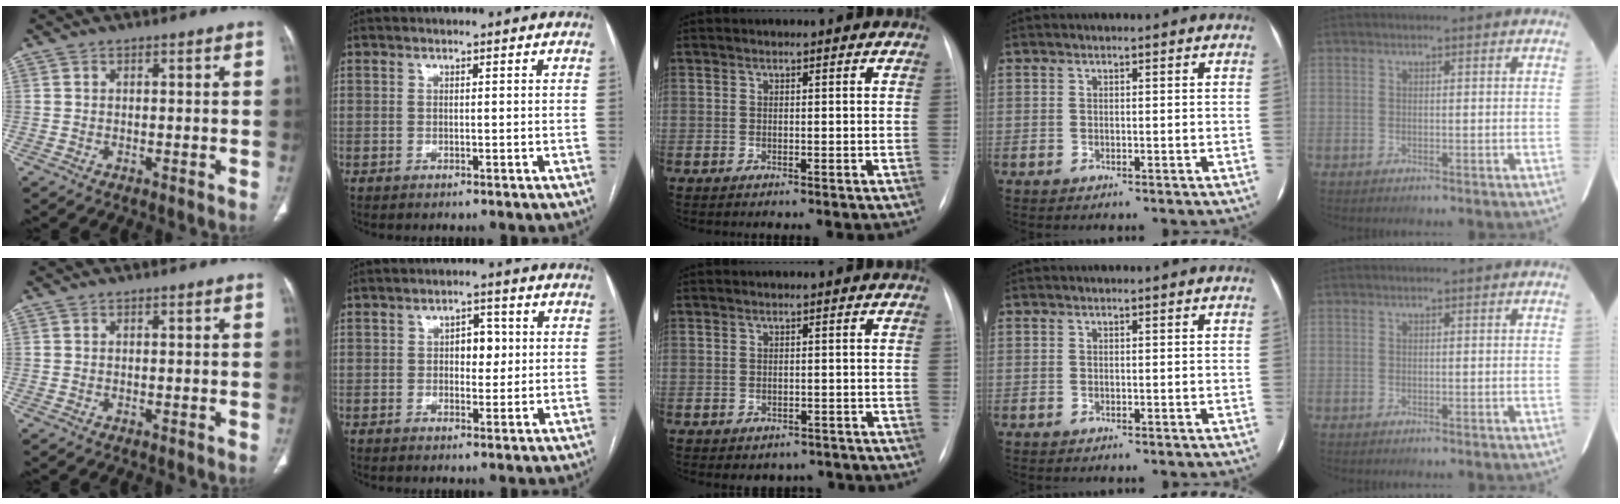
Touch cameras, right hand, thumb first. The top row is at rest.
{"index": {"total": 4.0, "force": [0.5, 2.3, 3.2], "torque": [-0.042, 0.010, 0.009]}, "middle": {"total": 3.4, "force": [-2.7, 2.0, 0.5], "torque": [0.000, 0.013, -0.031]}}